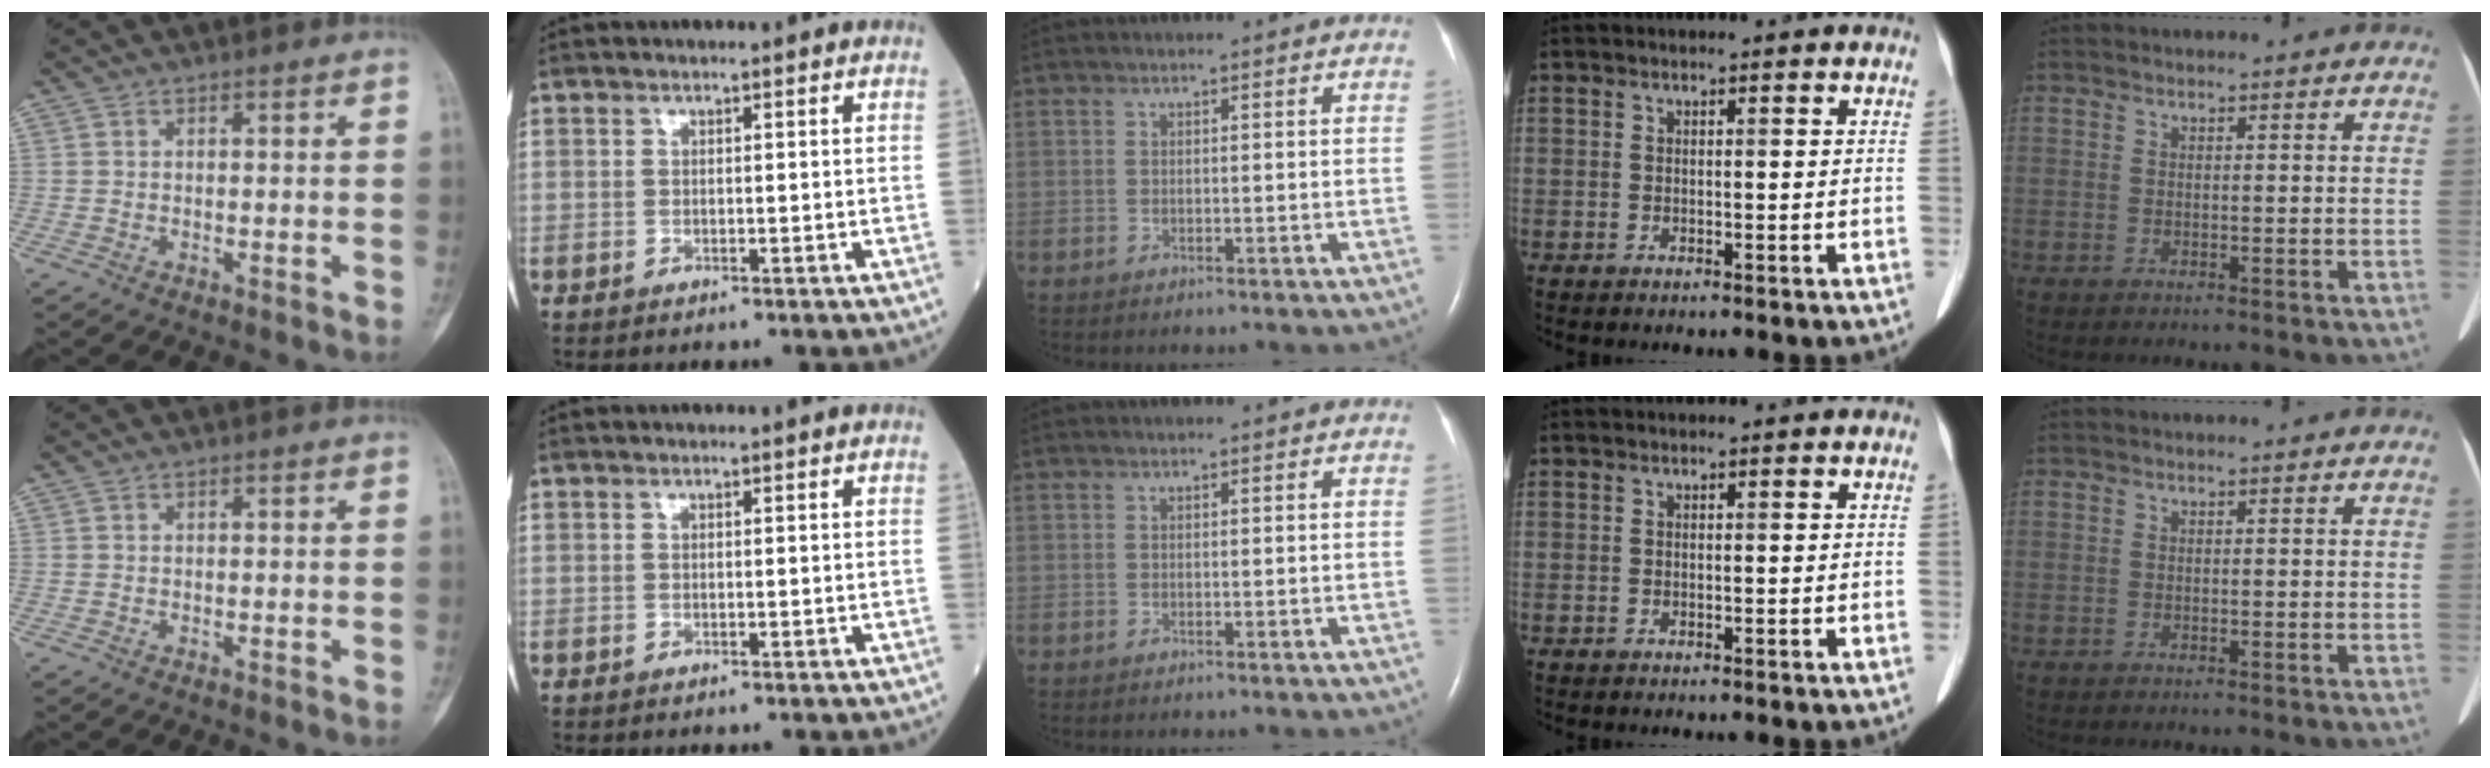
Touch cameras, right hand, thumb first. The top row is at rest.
{}